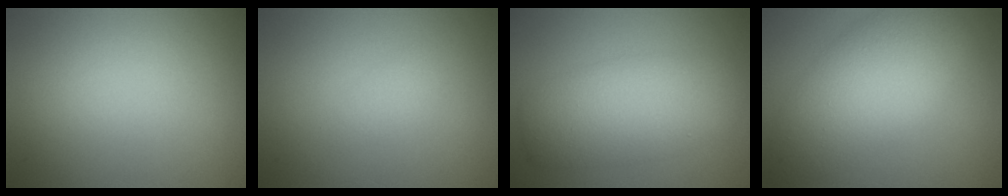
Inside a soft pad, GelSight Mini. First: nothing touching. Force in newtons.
{"total": 0.7, "press": 0.7, "slide": 0.0}
{"total": 5.8, "press": 5.8, "slide": 0.1}
{"total": 7.2, "press": 7.2, "slide": 0.3}